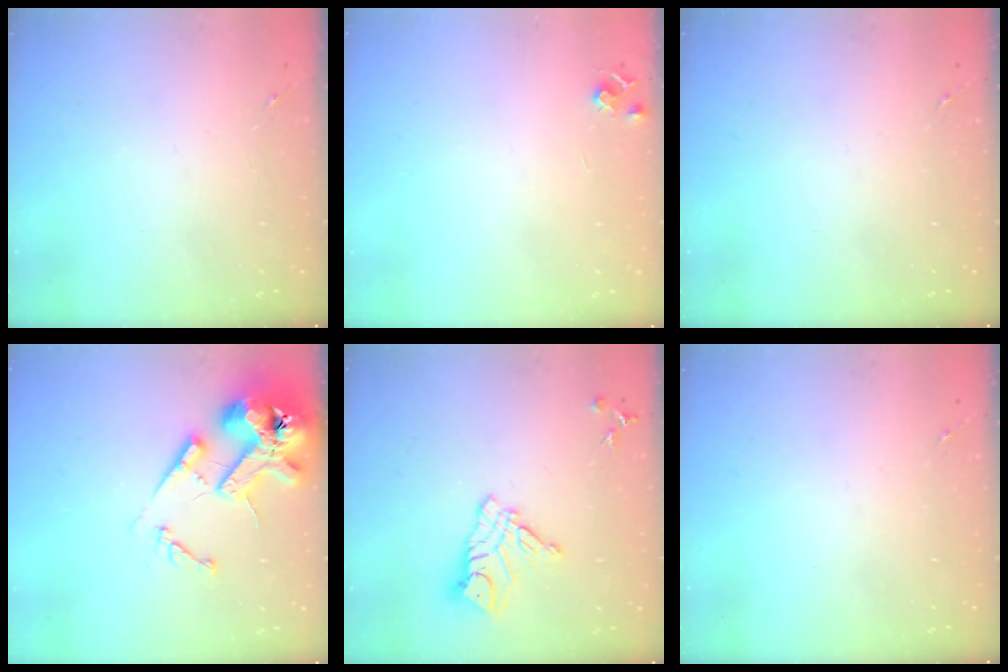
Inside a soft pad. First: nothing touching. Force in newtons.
{"total": 5.2, "press": 5.2, "slide": 0.7}
{"total": 0.0}
{"total": 17.7, "press": 17.6, "slide": 2.4}
{"total": 11.6, "press": 11.6, "slide": 0.7}
{"total": 0.0}